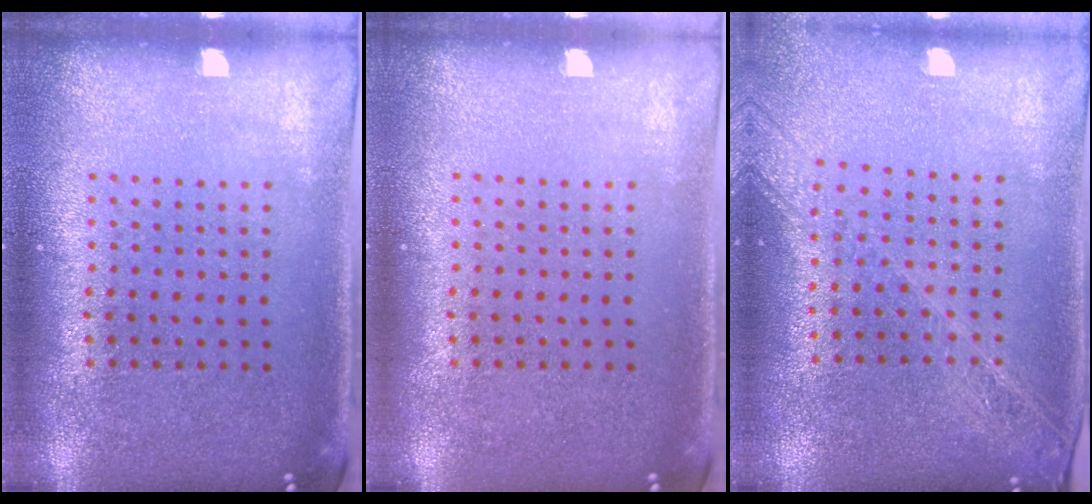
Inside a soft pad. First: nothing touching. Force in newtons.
{"total": 0.0}
{"total": 2.1, "press": 1.8, "slide": 1.0}